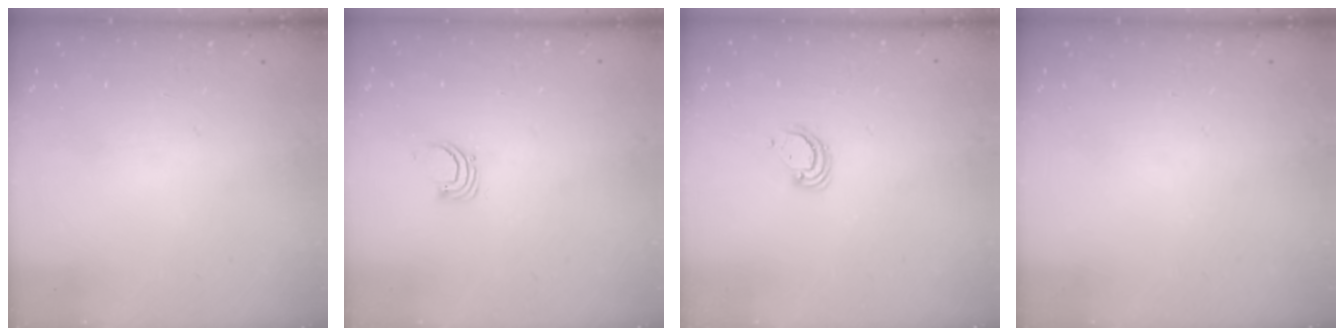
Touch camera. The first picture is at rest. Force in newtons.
{"total": 2.3, "press": 2.3, "slide": 0.1}
{"total": 4.1, "press": 4.1, "slide": 0.2}
{"total": 0.0}